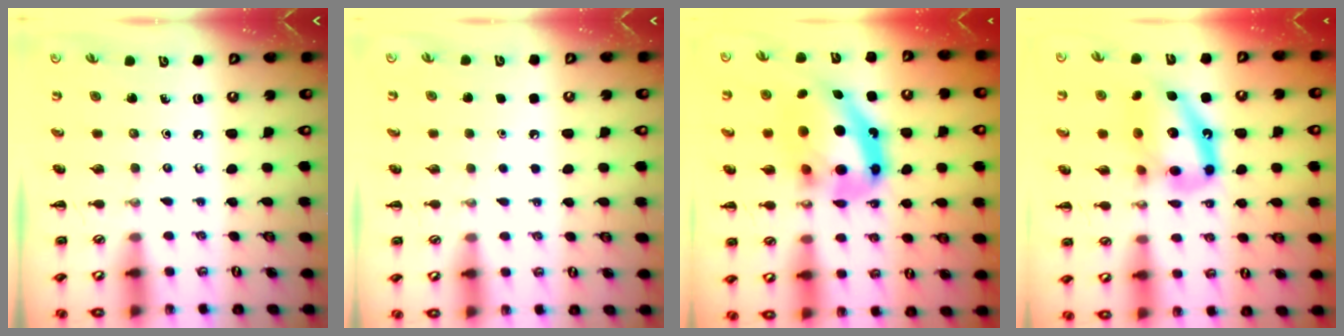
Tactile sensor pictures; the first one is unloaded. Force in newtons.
{"total": 1.8, "press": 1.7, "slide": 0.1}
{"total": 18.5, "press": 17.9, "slide": 4.9}
{"total": 16.1, "press": 15.7, "slide": 3.4}